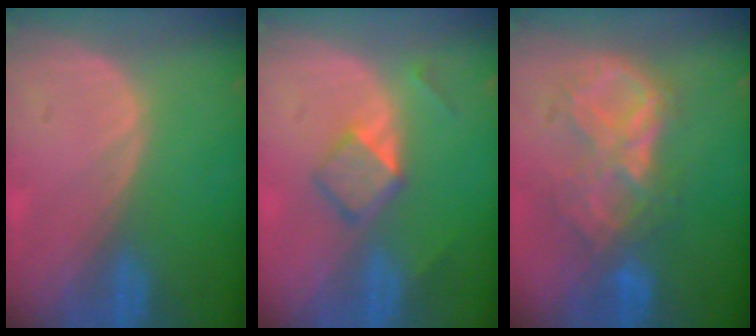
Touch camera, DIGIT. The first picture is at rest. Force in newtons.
{"total": 4.3, "press": 4.3, "slide": 0.6}
{"total": 8.8, "press": 7.7, "slide": 4.2}